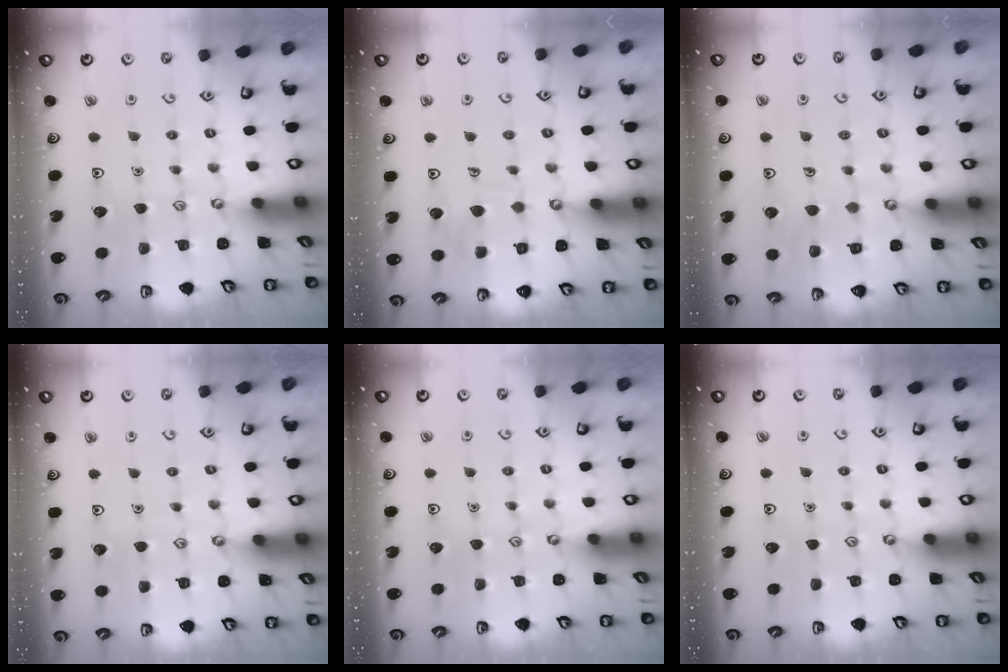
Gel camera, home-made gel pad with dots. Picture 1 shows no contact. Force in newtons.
{"total": 7.7, "press": 7.7, "slide": 0.8}
{"total": 5.7, "press": 5.7, "slide": 0.5}
{"total": 2.6, "press": 2.5, "slide": 0.3}
{"total": 0.0}
{"total": 0.0}